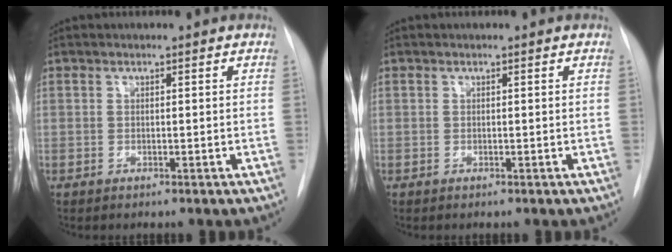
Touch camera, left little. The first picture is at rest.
{"total": 0.0}